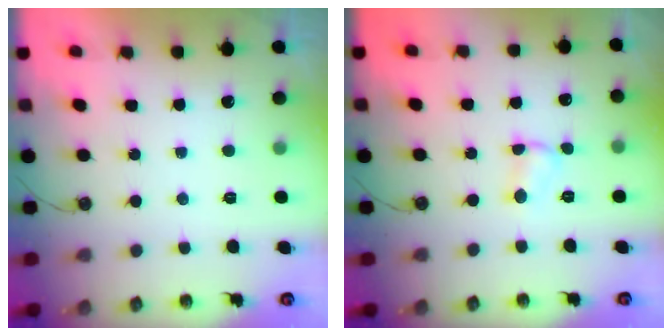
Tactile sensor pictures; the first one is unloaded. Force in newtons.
{"total": 3.4, "press": 3.4, "slide": 0.5}